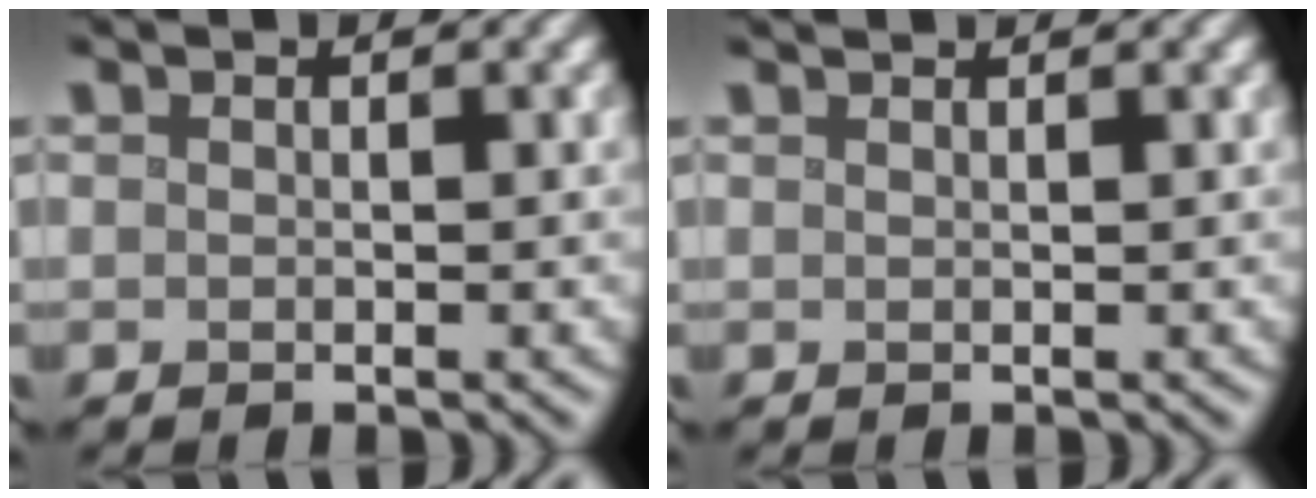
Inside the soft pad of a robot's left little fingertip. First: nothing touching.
{"total": 1.3, "force": [1.1, 0.3, 0.6], "torque": [-0.005, -0.002, 0.005]}